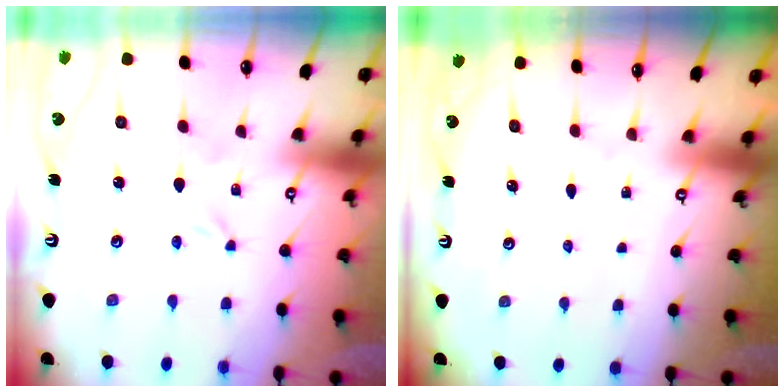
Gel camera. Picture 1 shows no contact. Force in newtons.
{"total": 0.0}